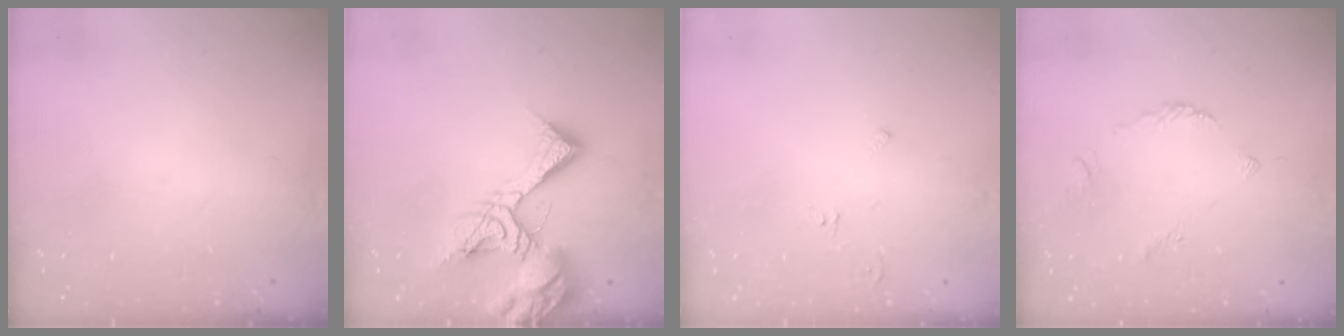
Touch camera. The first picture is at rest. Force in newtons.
{"total": 14.0, "press": 14.0, "slide": 1.5}
{"total": 4.1, "press": 4.1, "slide": 0.5}
{"total": 3.4, "press": 3.3, "slide": 0.7}